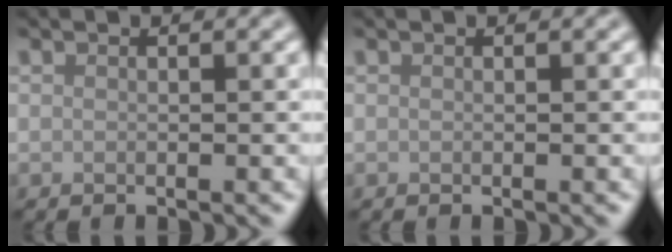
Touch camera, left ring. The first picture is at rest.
{"total": 0.0}